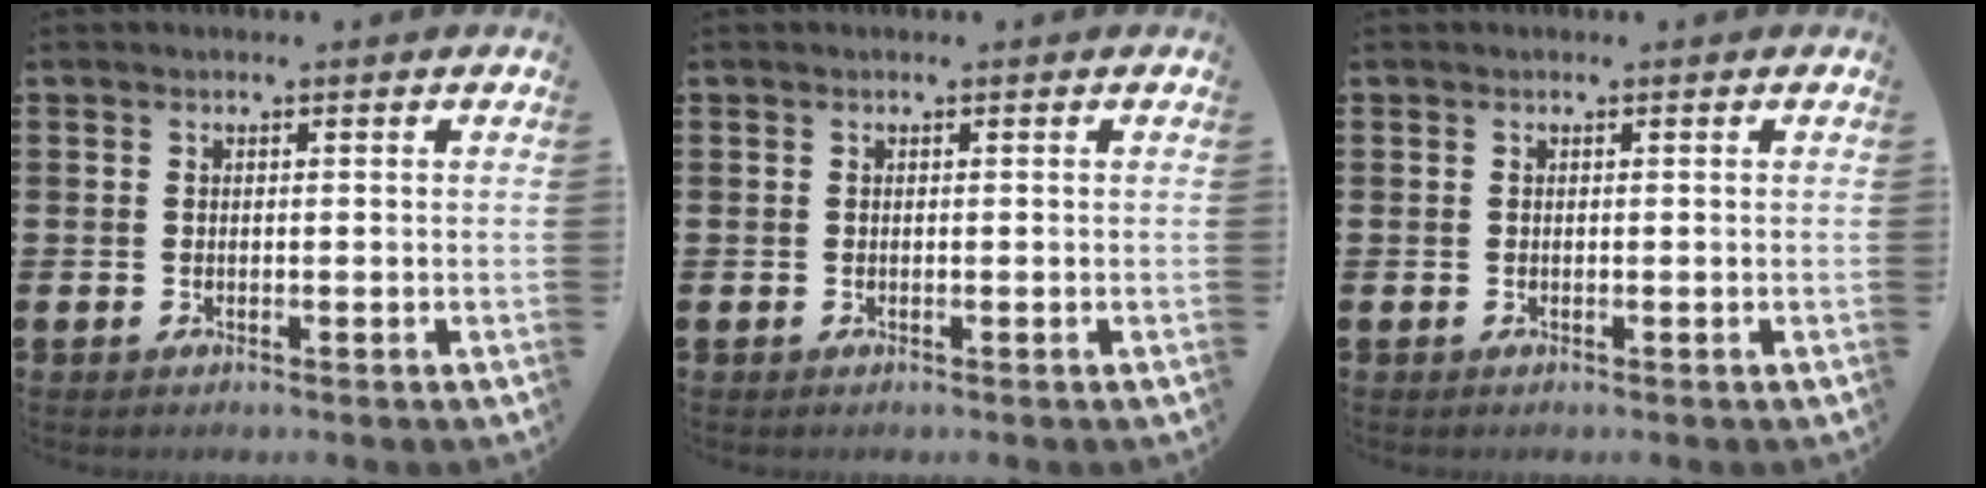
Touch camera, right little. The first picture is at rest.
{"total": 0.0}
{"total": 0.0}